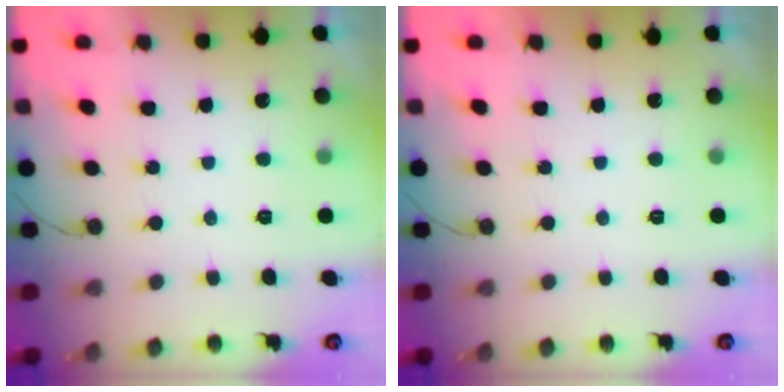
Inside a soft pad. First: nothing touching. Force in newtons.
{"total": 1.9, "press": 1.9, "slide": 0.1}